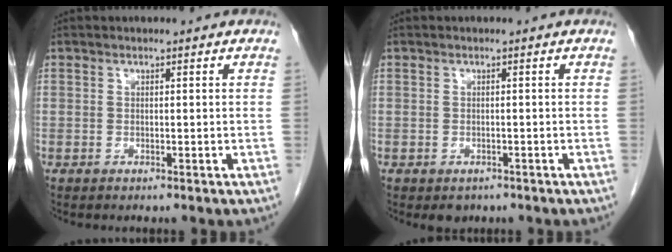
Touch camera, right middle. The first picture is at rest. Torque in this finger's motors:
{"motor_torque": [0.02, -0.04, 0.00, -0.02]}